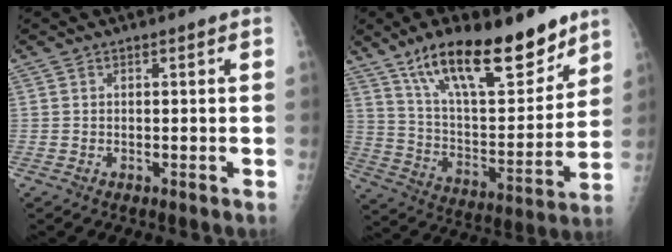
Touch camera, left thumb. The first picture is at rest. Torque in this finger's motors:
{"motor_torque": [1.57, 1.57, 1.46, -1.31, 0.32]}